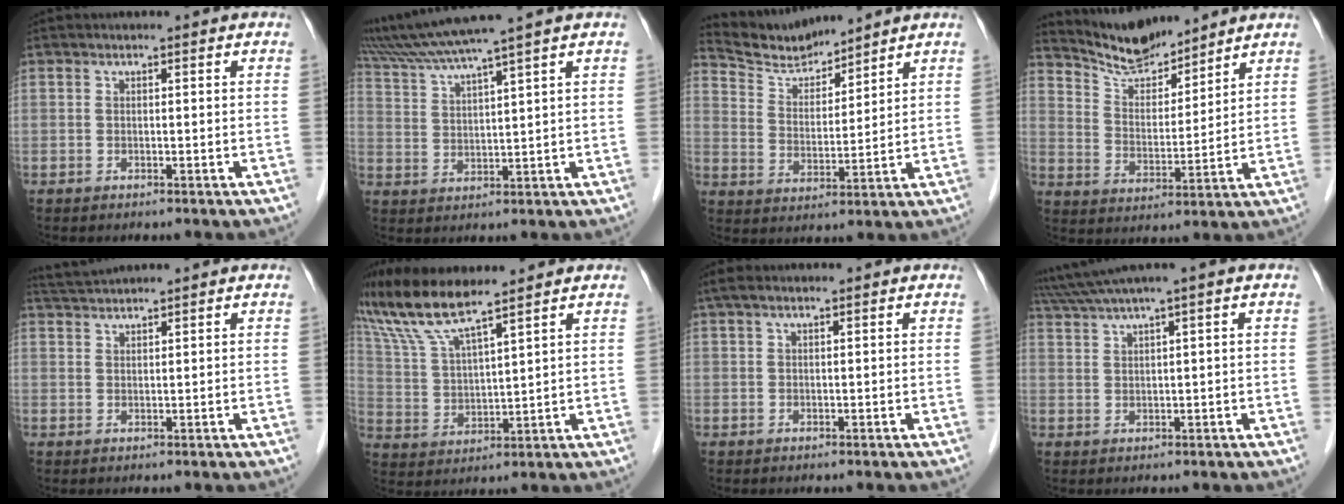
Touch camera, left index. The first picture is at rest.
{"total": 10.5, "force": [8.7, -2.1, 5.6], "torque": [-0.103, 0.017, 0.154]}
{"total": 7.4, "force": [7.4, 0.6, 0.3], "torque": [-0.021, 0.011, 0.151]}
{"total": 8.5, "force": [8.2, 1.2, 1.4], "torque": [-0.036, 0.008, 0.160]}
{"total": 2.8, "force": [2.7, -0.7, 0.2], "torque": [-0.008, 0.015, 0.057]}
{"total": 10.1, "force": [8.4, 0.0, 5.5], "torque": [-0.125, 0.012, 0.168]}
{"total": 2.7, "force": [1.8, 0.8, 1.8], "torque": [-0.041, 0.034, 0.035]}
{"total": 5.0, "force": [3.7, -1.4, 3.1], "torque": [-0.072, 0.021, 0.077]}